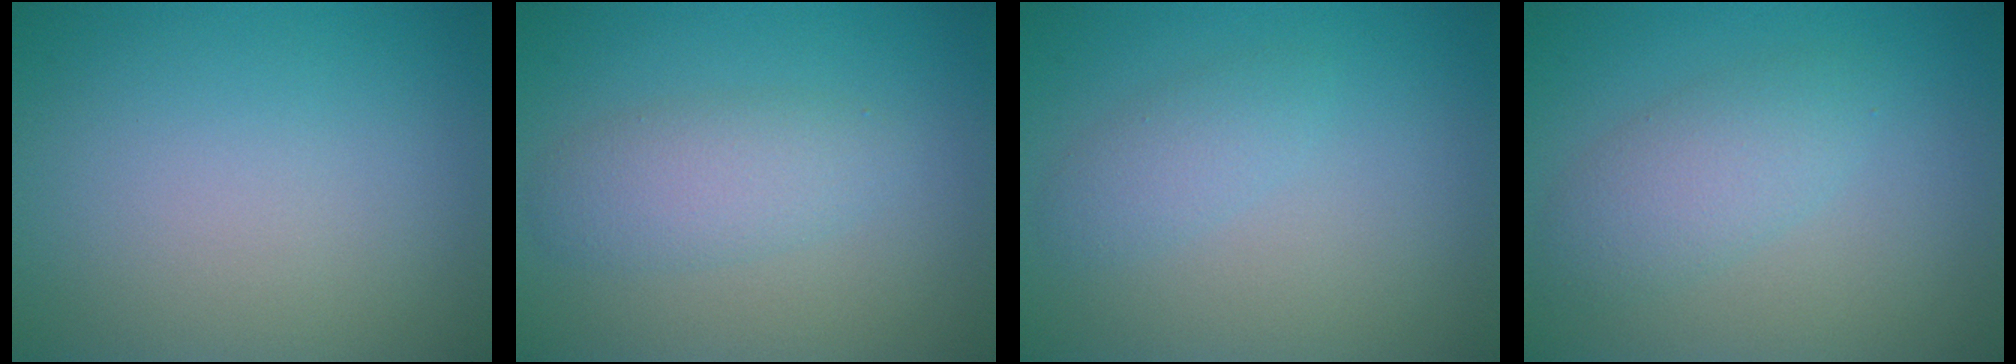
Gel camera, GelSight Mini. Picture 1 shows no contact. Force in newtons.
{"total": 2.9, "press": 2.9, "slide": 0.1}
{"total": 1.6, "press": 1.6, "slide": 0.0}
{"total": 3.0, "press": 3.0, "slide": 0.1}